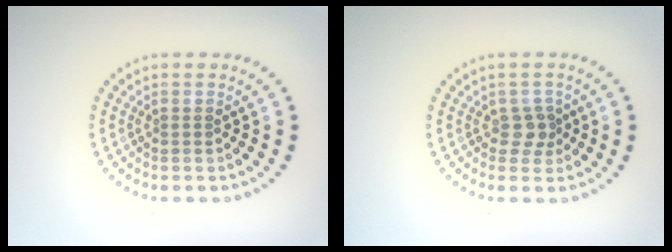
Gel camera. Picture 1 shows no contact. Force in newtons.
{"total": 1.7, "press": 1.4, "slide": 1.0}